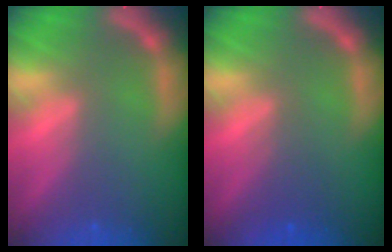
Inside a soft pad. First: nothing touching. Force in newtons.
{"total": 2.0}